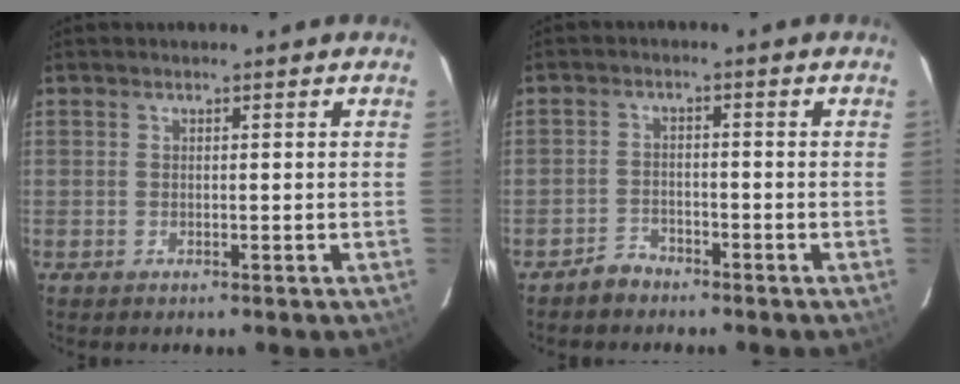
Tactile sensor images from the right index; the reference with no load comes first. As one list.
[{"total": 3.3, "force": [-2.7, 1.9, 0.3], "torque": [-0.012, 0.011, -0.048]}]